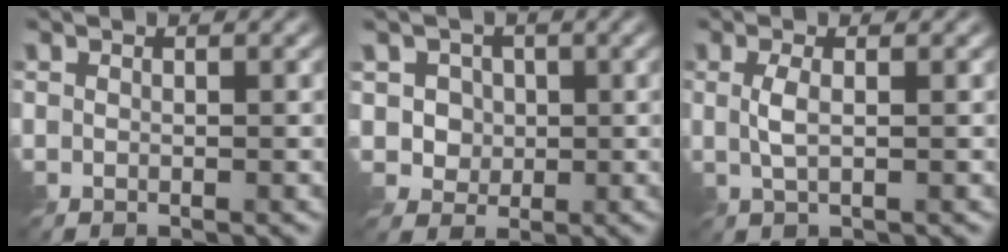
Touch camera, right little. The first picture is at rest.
{"total": 3.4, "force": [0.8, 3.1, 1.1], "torque": [-0.027, 0.001, 0.017]}
{"total": 1.7, "force": [0.0, 0.3, 1.6], "torque": [-0.041, 0.003, -0.002]}